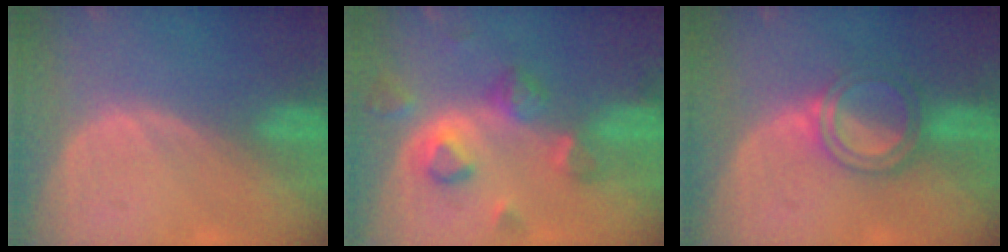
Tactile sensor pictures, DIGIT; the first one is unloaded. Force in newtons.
{"total": 8.0, "press": 7.2, "slide": 3.5}
{"total": 5.0, "press": 5.0, "slide": 0.7}